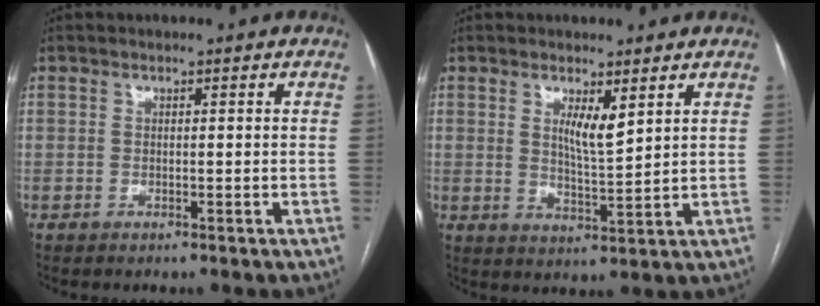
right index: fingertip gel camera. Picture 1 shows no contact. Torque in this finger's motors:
{"motor_torque": [0.43, 0.07, 0.31, 0.08]}